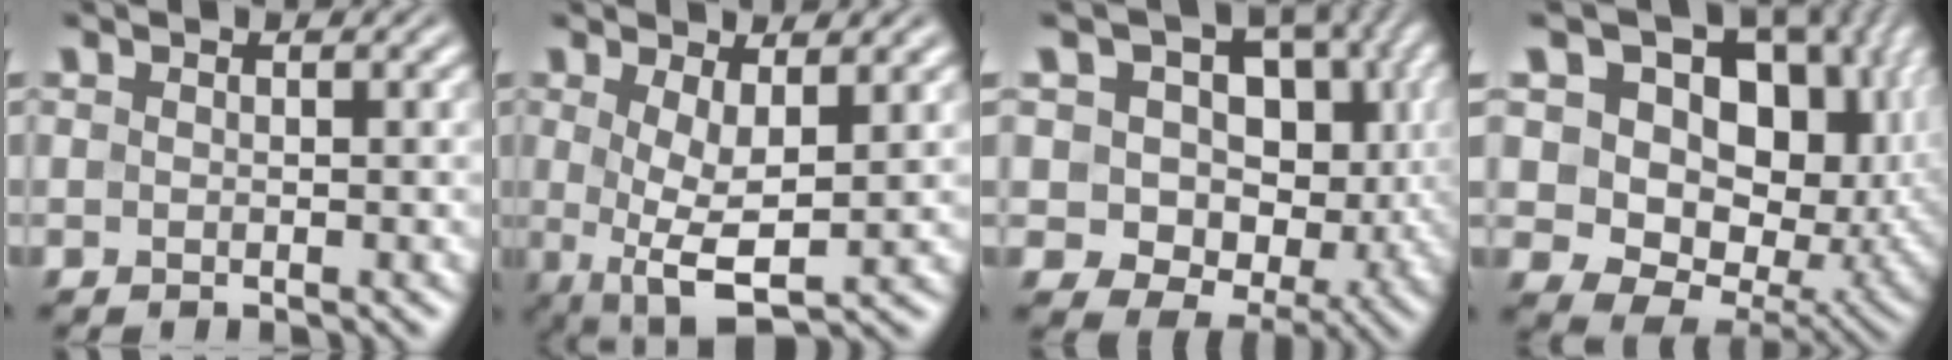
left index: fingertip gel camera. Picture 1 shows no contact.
{"total": 5.1, "force": [0.5, 1.7, 4.8], "torque": [-0.093, -0.010, 0.013]}
{"total": 9.0, "force": [1.4, 7.2, 5.3], "torque": [-0.066, -0.004, 0.013]}
{"total": 16.8, "force": [5.0, 11.6, 11.1], "torque": [-0.180, 0.027, 0.106]}